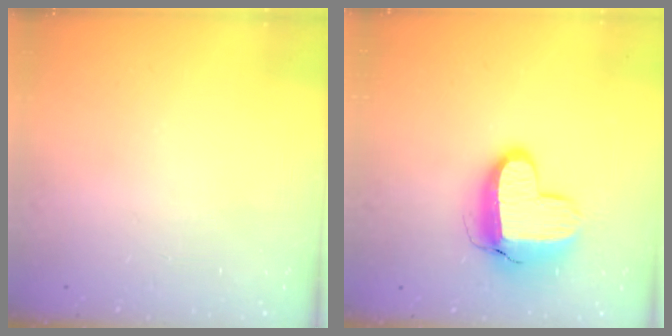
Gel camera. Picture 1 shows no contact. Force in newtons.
{"total": 12.8, "press": 12.8, "slide": 1.0}